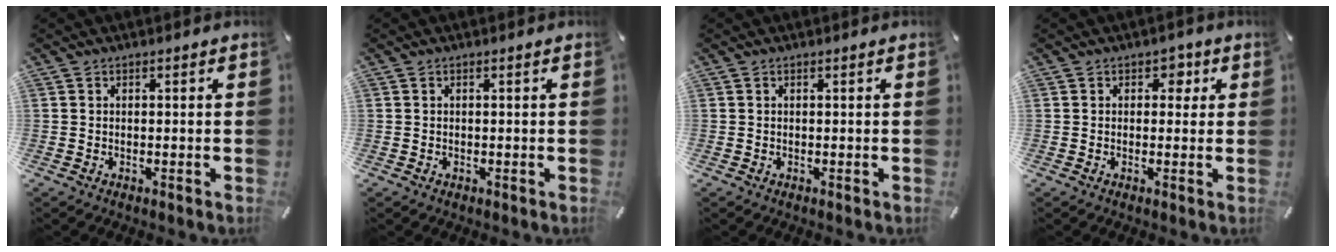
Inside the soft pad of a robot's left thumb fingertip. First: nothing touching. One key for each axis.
{"total": 0.0}
{"total": 0.0}
{"total": 2.8, "fx": 0.7, "fy": 2.2, "fz": 1.5, "tx": -0.002, "ty": -0.005, "tz": 0.001}